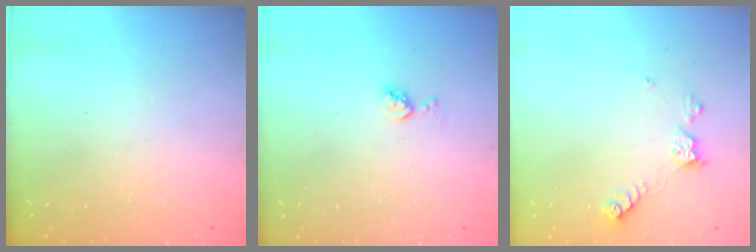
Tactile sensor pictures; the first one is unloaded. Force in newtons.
{"total": 4.4, "press": 4.3, "slide": 0.7}
{"total": 8.8, "press": 8.8, "slide": 0.4}